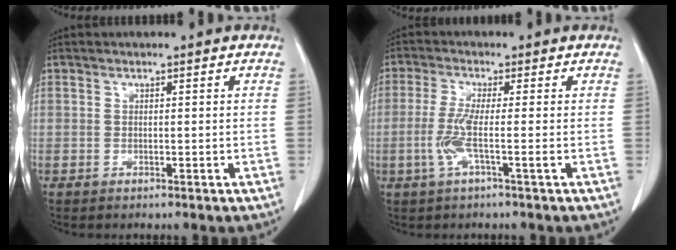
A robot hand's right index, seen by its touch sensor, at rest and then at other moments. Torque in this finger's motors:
{"motor_torque": [0.85, -0.32, 0.52, 0.14]}